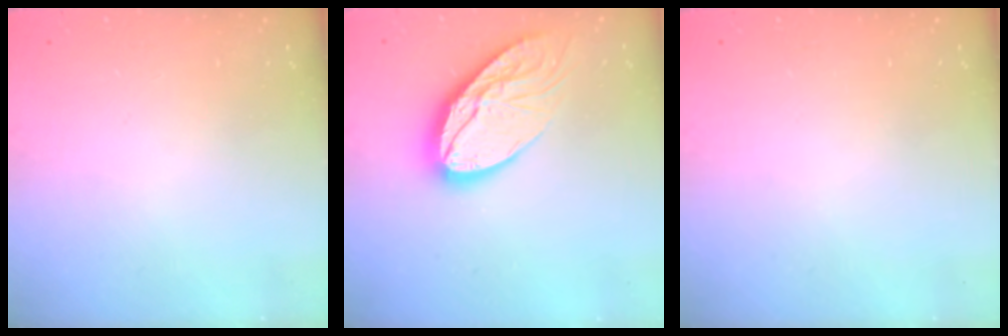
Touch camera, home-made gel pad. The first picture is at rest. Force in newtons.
{"total": 16.7, "press": 16.7, "slide": 1.2}
{"total": 0.0}